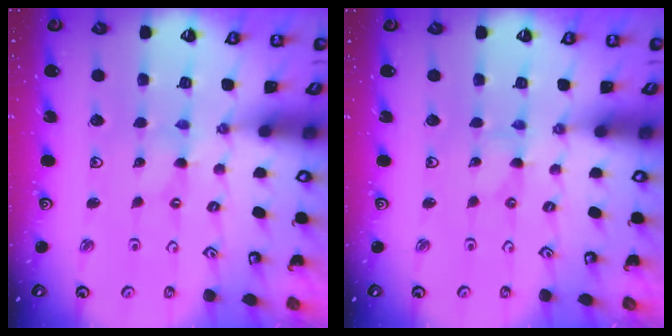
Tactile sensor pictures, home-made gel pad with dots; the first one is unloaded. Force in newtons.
{"total": 0.0}